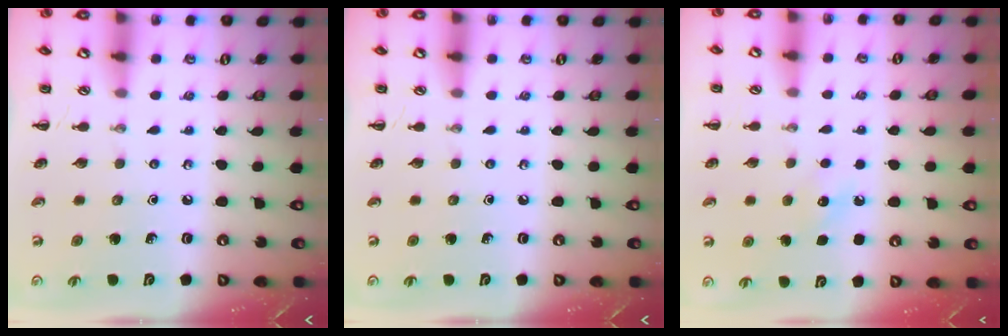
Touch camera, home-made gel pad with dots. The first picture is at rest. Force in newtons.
{"total": 0.0}
{"total": 6.4, "press": 6.3, "slide": 1.5}